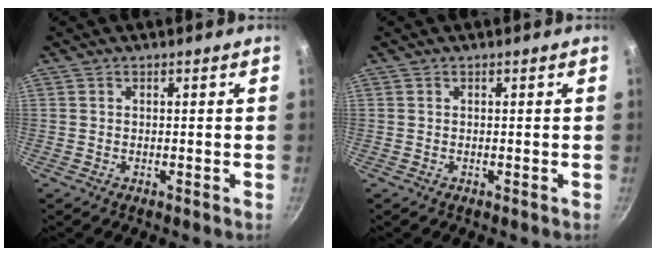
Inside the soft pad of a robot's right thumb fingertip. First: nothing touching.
{"total": 0.0}